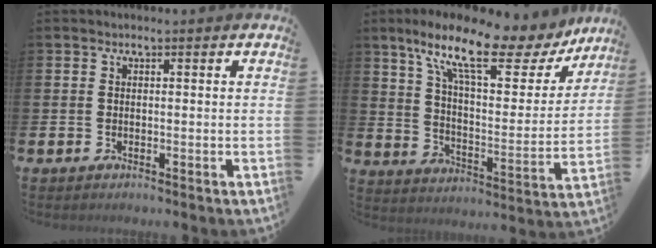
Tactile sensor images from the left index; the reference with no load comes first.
{"total": 12.8, "force": [9.2, 3.9, 8.0], "torque": [-0.167, -0.048, 0.147]}